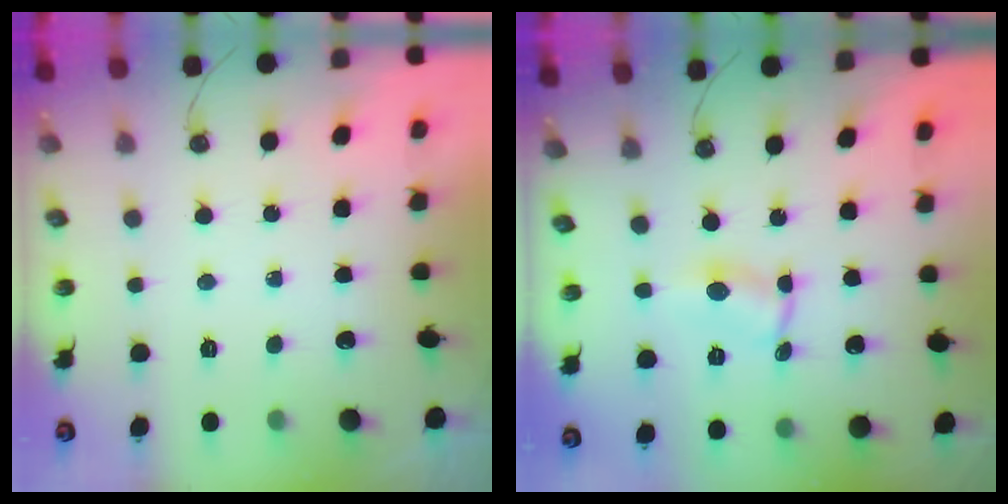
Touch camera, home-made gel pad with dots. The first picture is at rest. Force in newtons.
{"total": 1.0, "press": 1.0, "slide": 0.1}